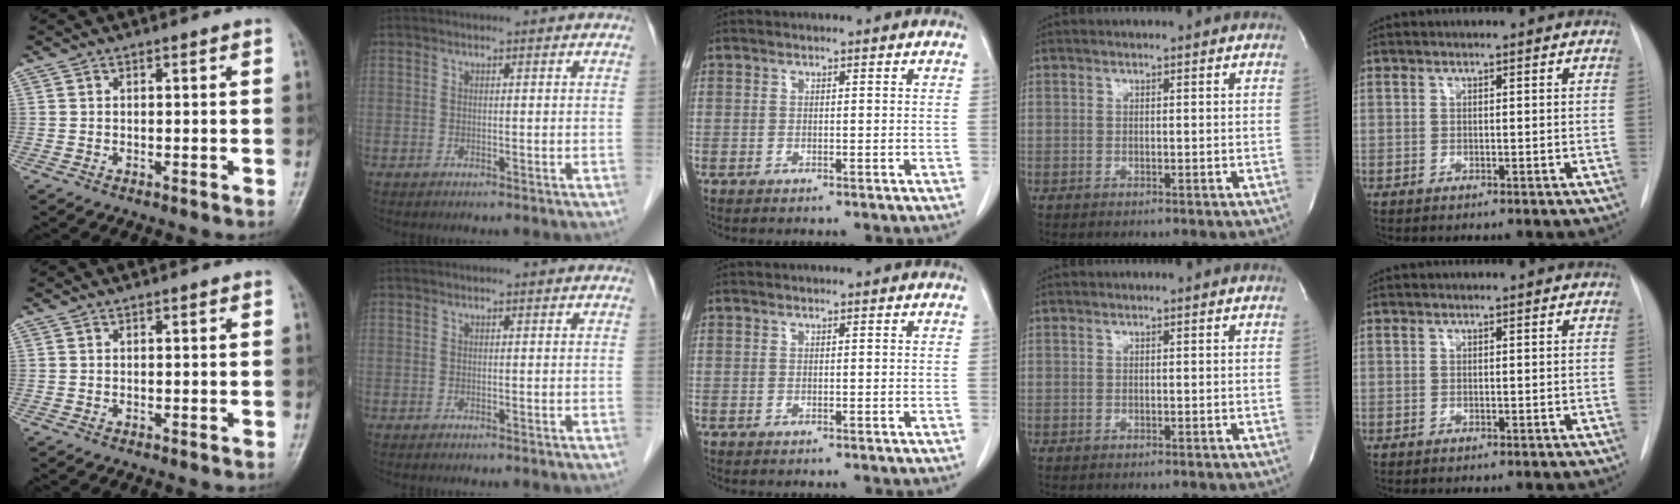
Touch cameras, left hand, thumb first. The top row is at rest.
{}